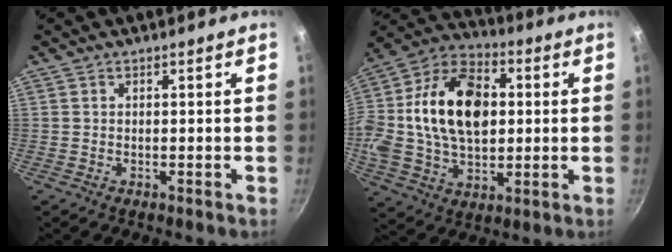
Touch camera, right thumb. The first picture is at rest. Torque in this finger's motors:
{"motor_torque": [2.01, 3.00, 1.84, 0.37, 0.63]}